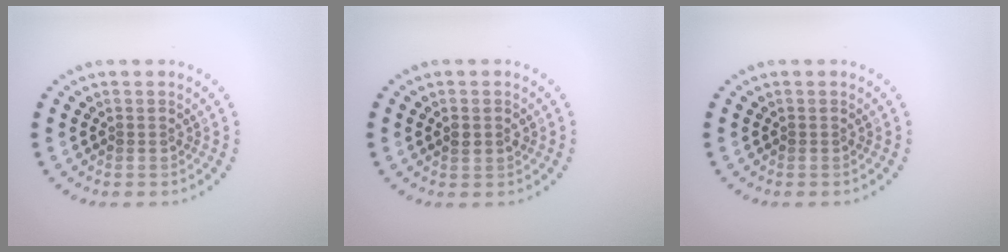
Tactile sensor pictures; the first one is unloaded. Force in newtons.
{"total": 1.4, "press": 1.3, "slide": 0.4}
{"total": 0.0}